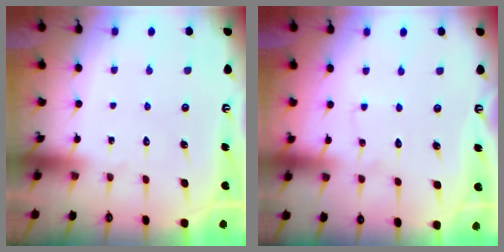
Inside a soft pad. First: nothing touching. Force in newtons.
{"total": 4.5, "press": 4.4, "slide": 0.4}